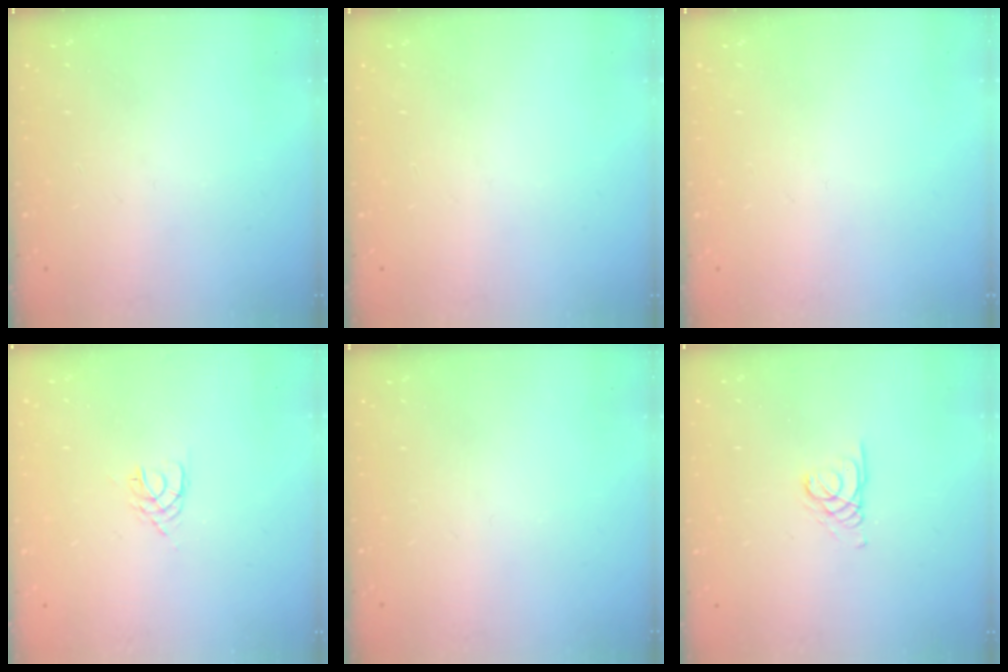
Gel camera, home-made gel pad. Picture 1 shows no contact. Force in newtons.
{"total": 0.0}
{"total": 0.0}
{"total": 2.0, "press": 1.9, "slide": 0.3}
{"total": 0.0}
{"total": 1.7, "press": 1.7, "slide": 0.2}